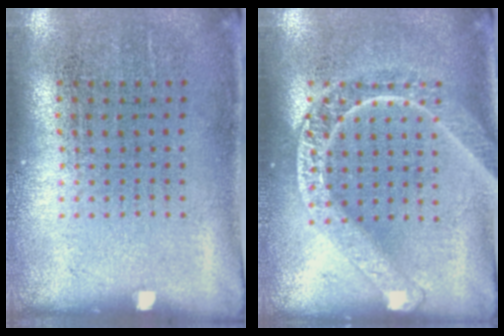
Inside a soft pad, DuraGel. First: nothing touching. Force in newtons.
{"total": 3.0, "press": 2.9, "slide": 0.4}